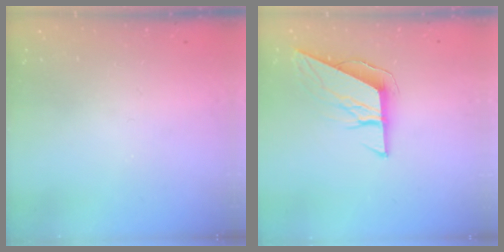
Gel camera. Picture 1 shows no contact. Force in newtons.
{"total": 8.2, "press": 8.2, "slide": 0.3}